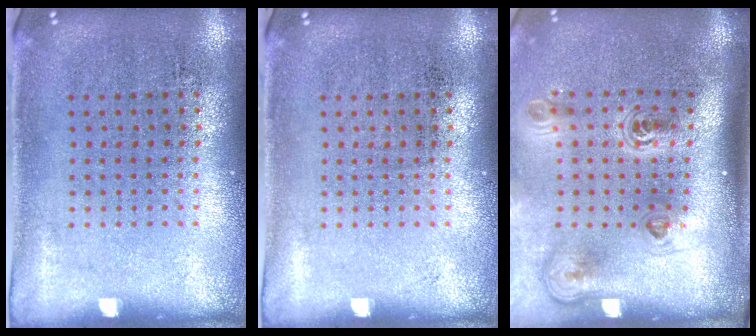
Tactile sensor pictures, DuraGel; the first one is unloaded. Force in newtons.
{"total": 0.0}
{"total": 2.3, "press": 1.5, "slide": 1.8}